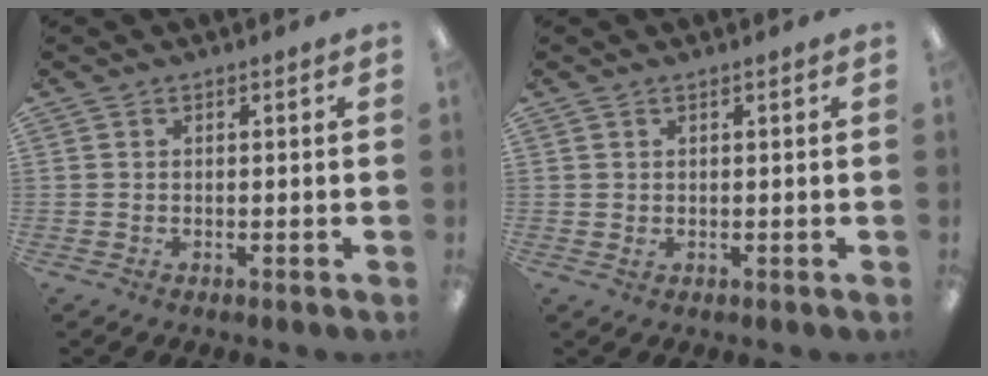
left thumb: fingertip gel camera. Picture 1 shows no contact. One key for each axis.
{"total": 0.5, "fx": 0.2, "fy": 0.3, "fz": 0.4, "tx": -0.008, "ty": 0.000, "tz": 0.003}